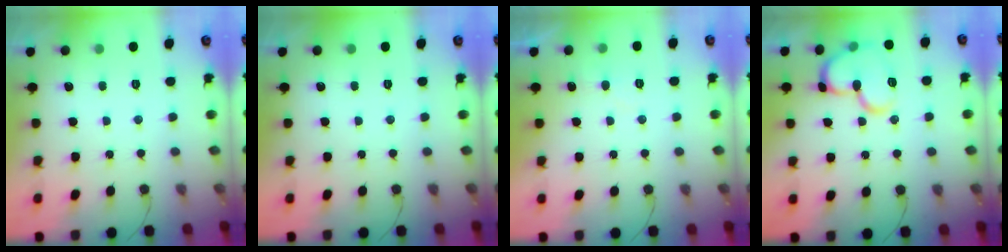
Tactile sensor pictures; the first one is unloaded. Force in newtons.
{"total": 0.0}
{"total": 5.3, "press": 5.3, "slide": 0.3}
{"total": 14.2, "press": 14.2, "slide": 0.7}